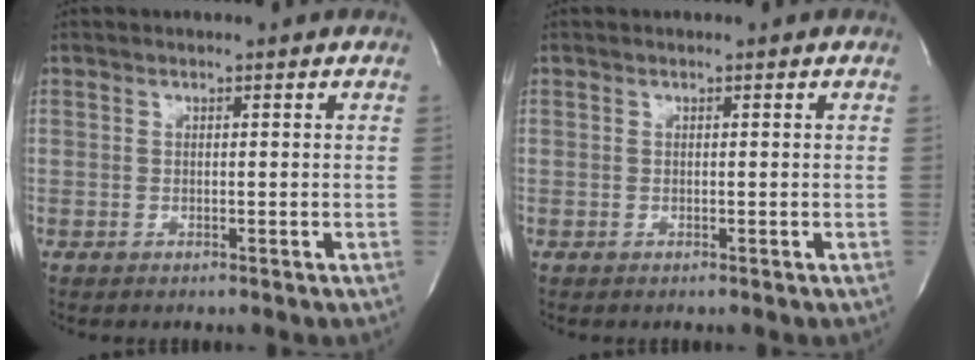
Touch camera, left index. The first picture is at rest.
{"total": 0.0}